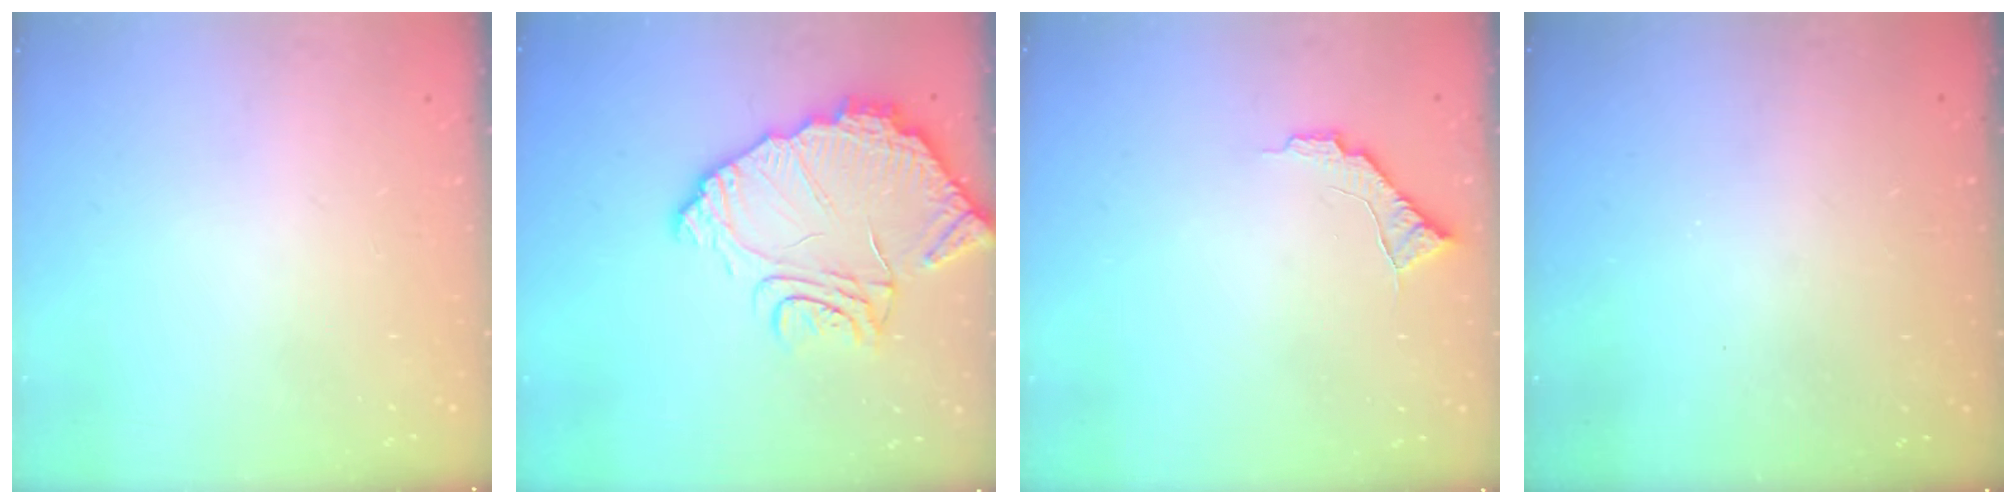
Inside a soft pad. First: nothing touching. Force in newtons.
{"total": 15.3, "press": 15.3, "slide": 1.4}
{"total": 6.6, "press": 6.5, "slide": 0.5}
{"total": 3.0, "press": 3.0, "slide": 0.1}